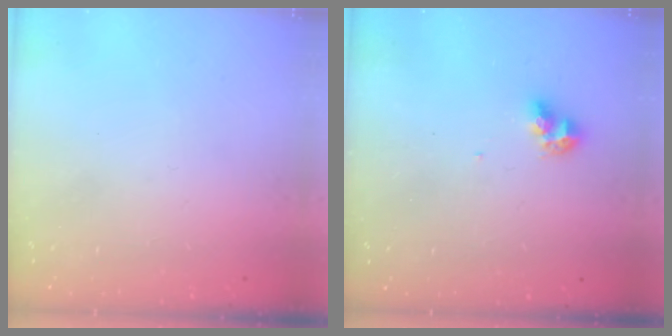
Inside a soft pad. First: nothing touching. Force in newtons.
{"total": 6.6, "press": 6.5, "slide": 0.4}